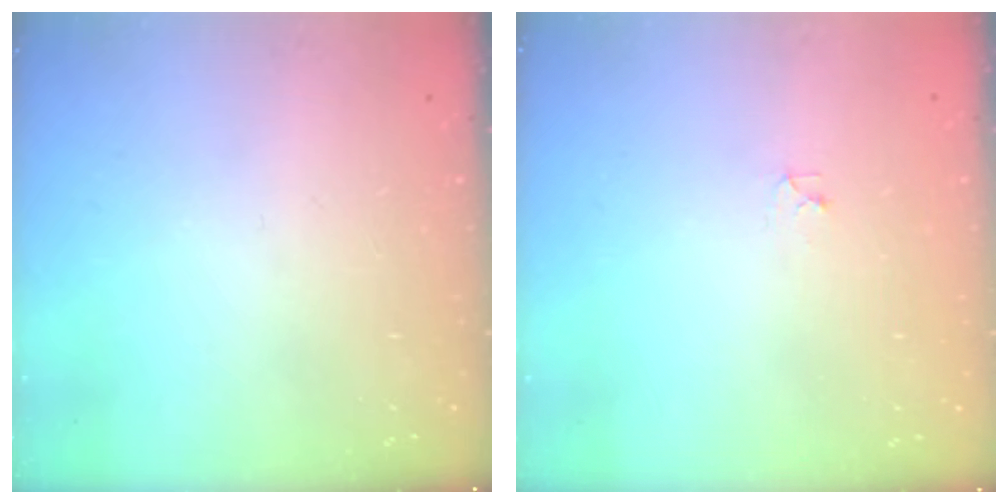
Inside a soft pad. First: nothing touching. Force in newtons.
{"total": 2.8, "press": 2.7, "slide": 0.4}